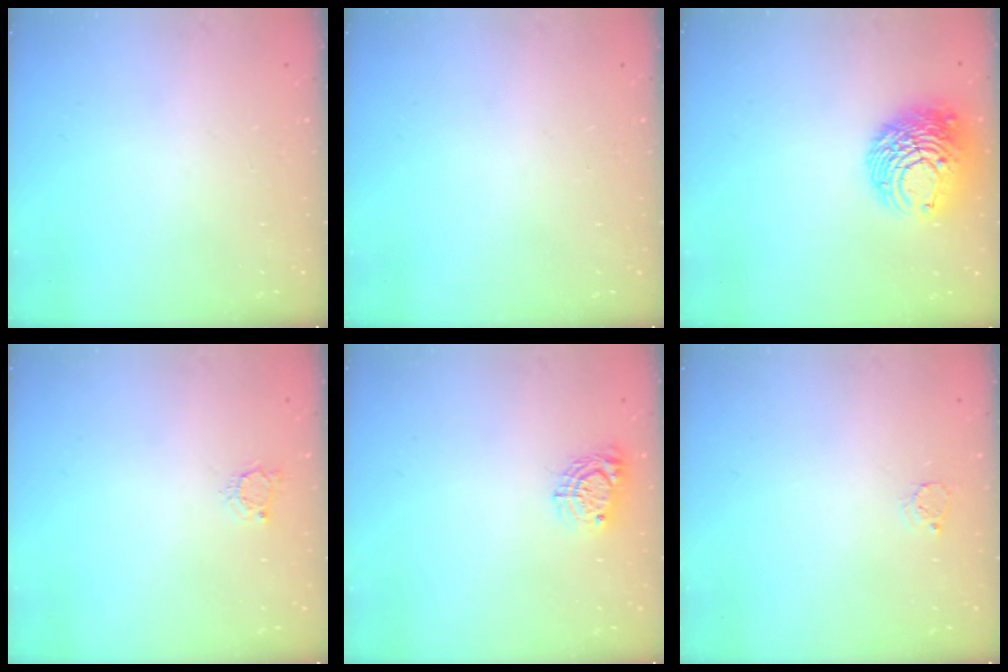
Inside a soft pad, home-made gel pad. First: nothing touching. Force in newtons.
{"total": 0.0}
{"total": 11.5, "press": 11.4, "slide": 1.3}
{"total": 3.0, "press": 3.0, "slide": 0.4}
{"total": 8.1, "press": 8.1, "slide": 0.5}
{"total": 3.2, "press": 3.2, "slide": 0.1}